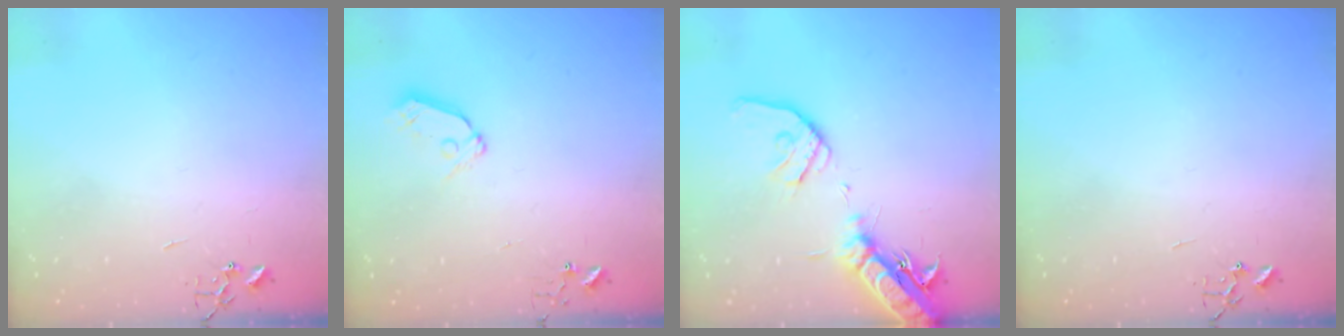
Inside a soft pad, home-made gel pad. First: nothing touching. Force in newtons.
{"total": 7.0, "press": 7.0, "slide": 0.6}
{"total": 19.4, "press": 19.1, "slide": 3.5}
{"total": 0.0}